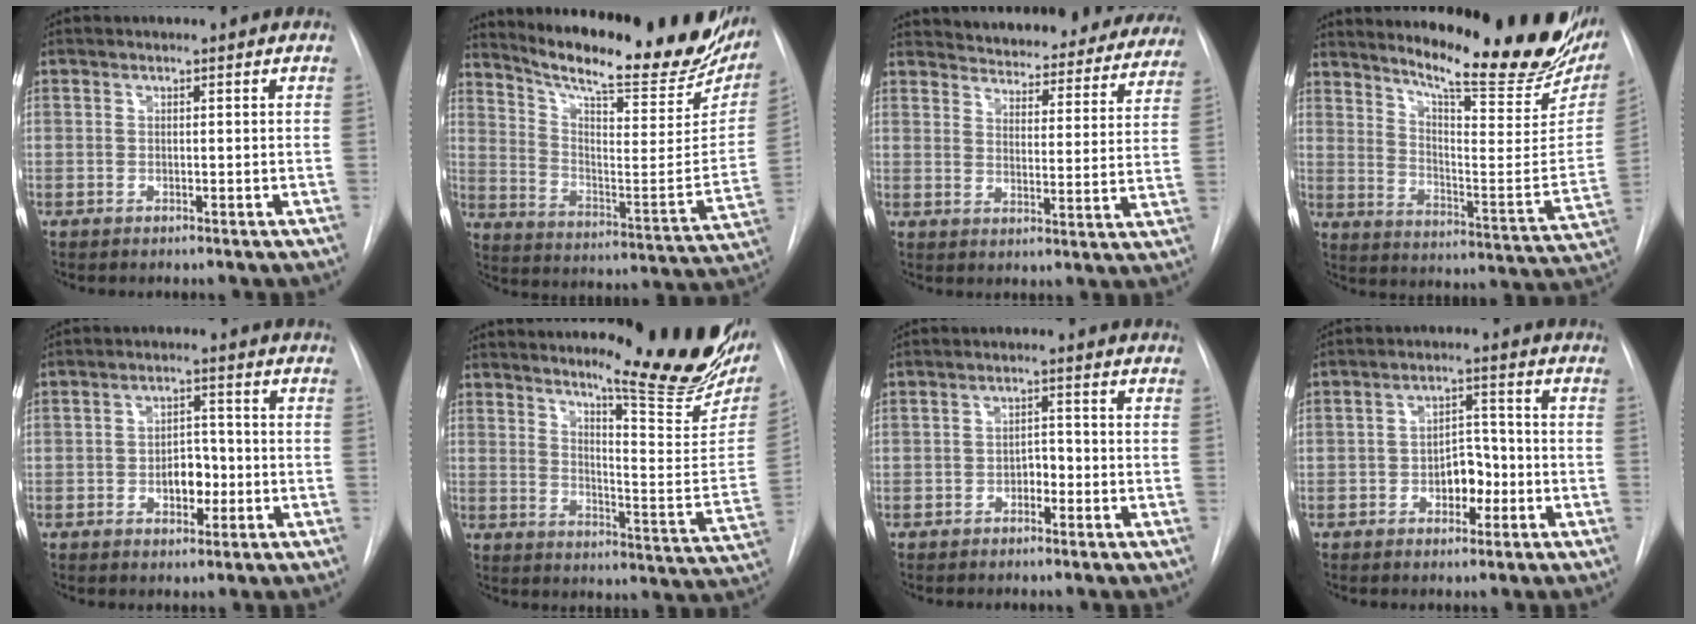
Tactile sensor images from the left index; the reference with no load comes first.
{"total": 27.3, "force": [22.8, 5.5, 13.8], "torque": [-0.214, -0.055, 0.305]}
{"total": 28.0, "force": [26.2, 6.9, 6.8], "torque": [-0.101, -0.061, 0.310]}
{"total": 24.6, "force": [20.2, 3.6, 13.5], "torque": [-0.202, -0.075, 0.265]}
{"total": 4.5, "force": [-1.2, 2.7, 3.4], "torque": [-0.047, 0.009, -0.015]}
{"total": 21.8, "force": [17.4, 2.3, 12.9], "torque": [-0.179, -0.075, 0.224]}
{"total": 2.1, "force": [-1.1, 1.2, 1.4], "torque": [-0.013, 0.008, -0.019]}
{"total": 4.9, "force": [-1.7, 3.0, 3.5], "torque": [-0.050, 0.014, -0.027]}